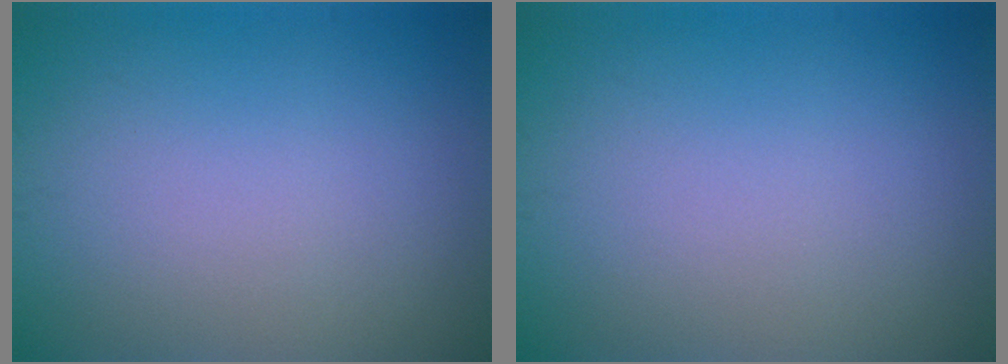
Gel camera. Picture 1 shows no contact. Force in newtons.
{"total": 0.0}